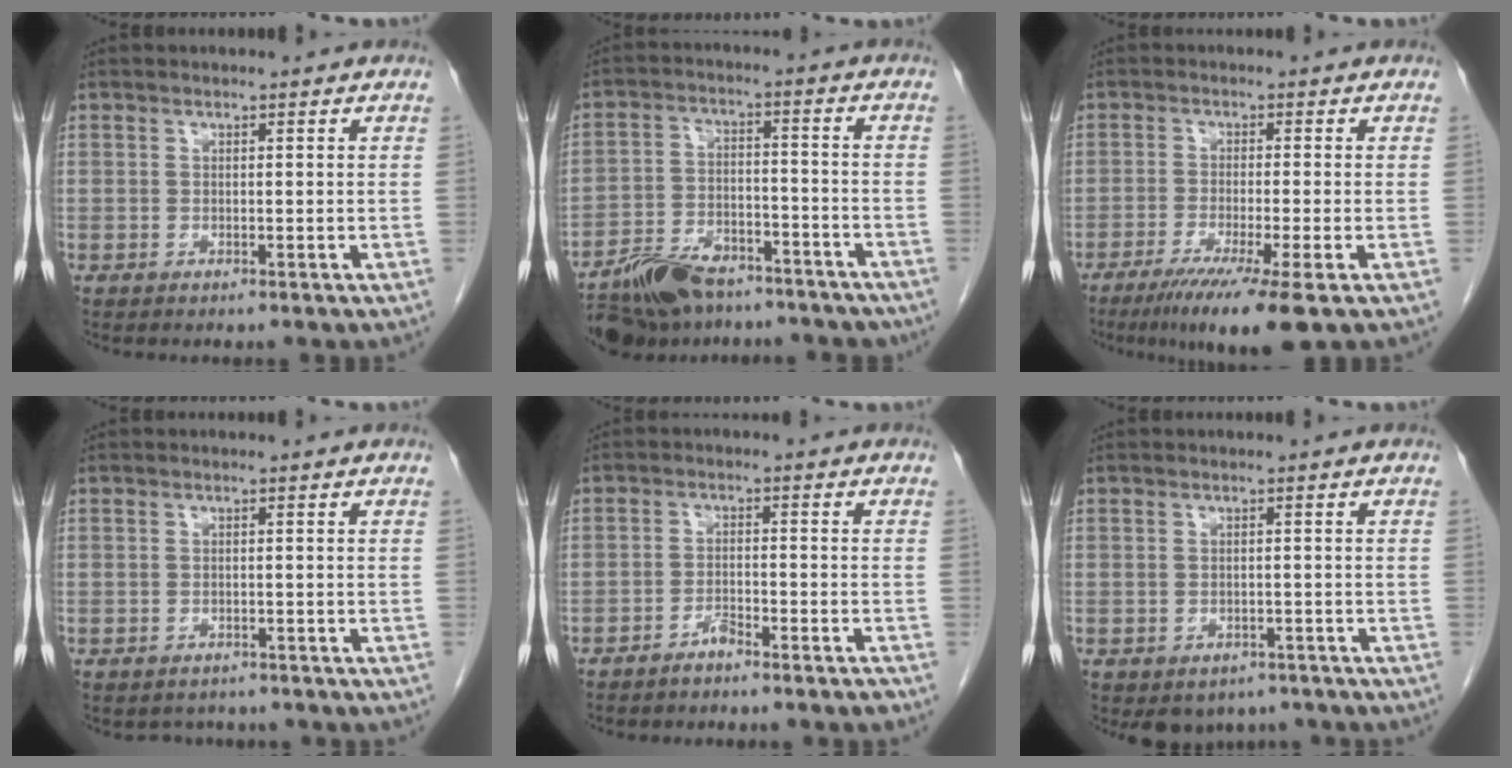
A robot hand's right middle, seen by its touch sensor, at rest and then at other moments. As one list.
[{"total": 17.9, "force": [-14.4, 7.4, 7.7], "torque": [-0.137, 0.009, -0.216]}, {"total": 9.4, "force": [-6.0, -0.6, 7.2], "torque": [-0.116, -0.027, -0.096]}, {"total": 2.8, "force": [-2.4, 1.4, -0.2], "torque": [-0.001, 0.003, -0.036]}, {"total": 2.9, "force": [-2.7, 0.2, 1.1], "torque": [-0.019, 0.004, -0.044]}, {"total": 4.8, "force": [-3.8, 3.0, 0.7], "torque": [0.006, 0.012, -0.046]}]